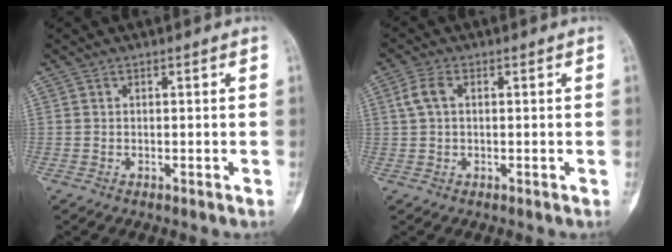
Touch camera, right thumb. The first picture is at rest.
{"total": 3.6, "force": [0.8, 2.3, 2.7], "torque": [-0.065, 0.010, 0.014]}